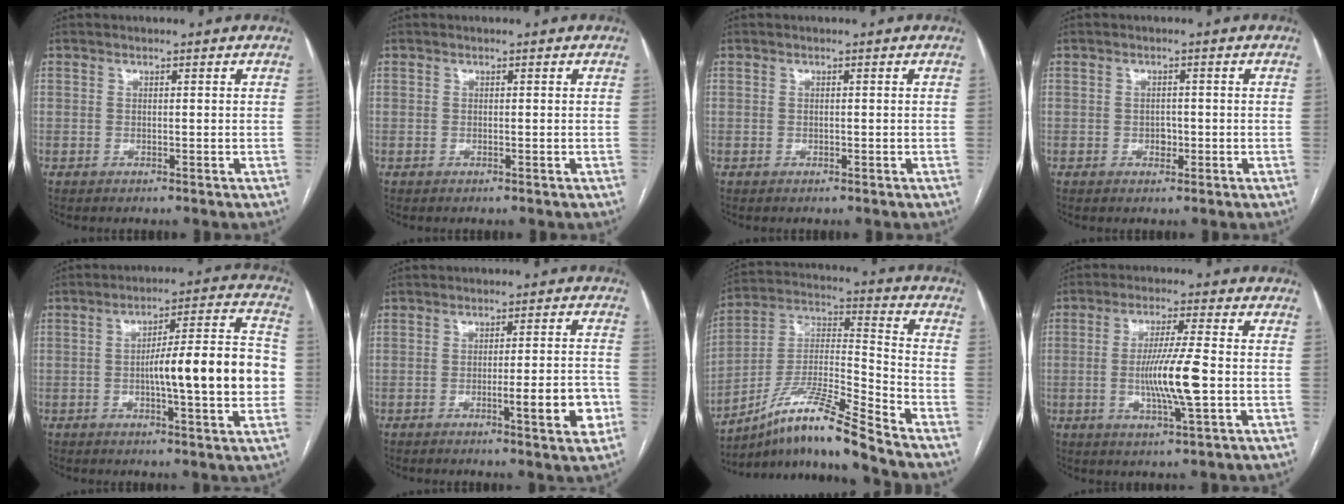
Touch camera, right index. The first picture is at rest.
{"total": 0.0}
{"total": 0.0}
{"total": 1.5, "force": [-0.5, 1.1, 1.0], "torque": [-0.013, 0.004, -0.005]}
{"total": 14.9, "force": [-1.6, 2.1, 14.7], "torque": [-0.214, 0.022, -0.023]}
{"total": 7.5, "force": [-2.8, 0.5, 6.9], "torque": [-0.093, 0.002, -0.036]}
{"total": 14.0, "force": [-11.3, -0.7, 8.3], "torque": [-0.160, 0.015, -0.203]}
{"total": 9.2, "force": [-1.4, 0.0, 9.1], "torque": [-0.173, -0.009, -0.027]}